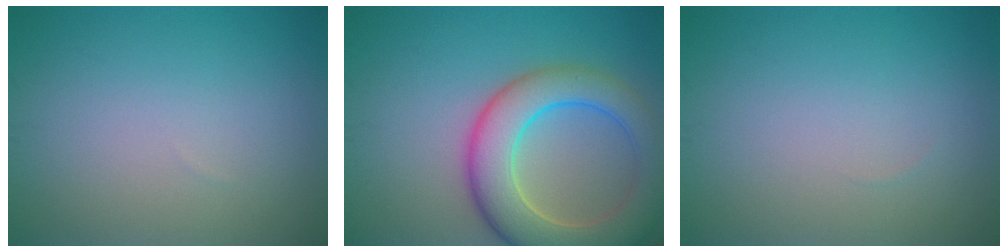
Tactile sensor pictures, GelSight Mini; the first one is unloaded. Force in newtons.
{"total": 8.7, "press": 8.7, "slide": 0.5}
{"total": 0.0}